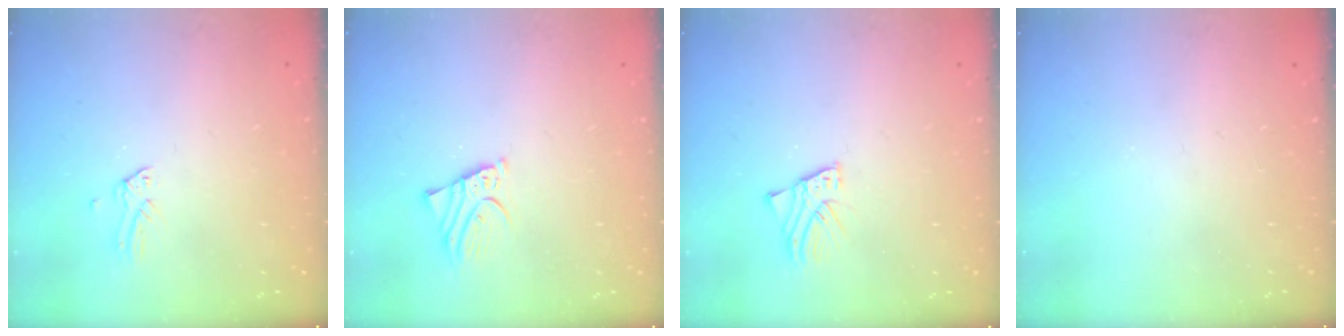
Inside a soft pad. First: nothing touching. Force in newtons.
{"total": 2.2, "press": 2.2, "slide": 0.1}
{"total": 2.0, "press": 2.0, "slide": 0.1}
{"total": 2.2, "press": 2.2, "slide": 0.0}